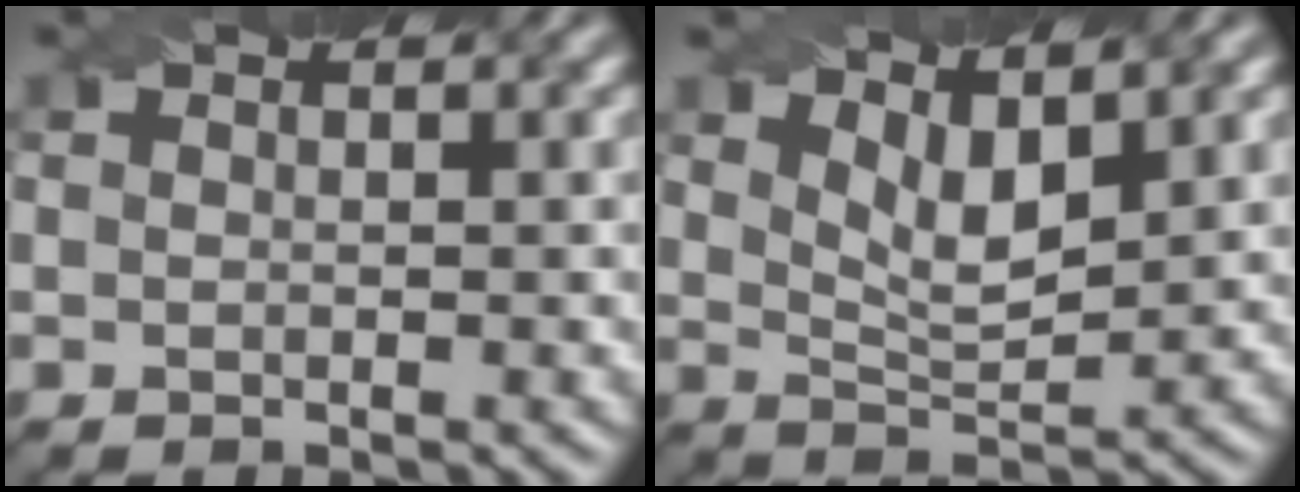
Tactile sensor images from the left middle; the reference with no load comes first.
{"total": 3.5, "force": [2.0, 1.4, 2.6], "torque": [-0.054, -0.007, 0.036]}